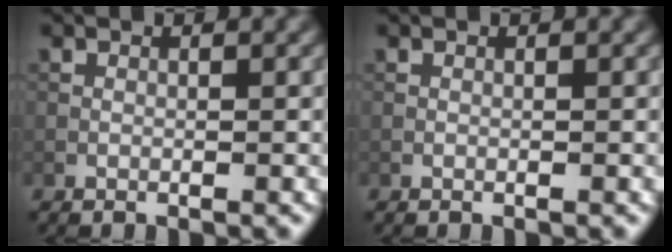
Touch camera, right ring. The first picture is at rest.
{"total": 0.0}